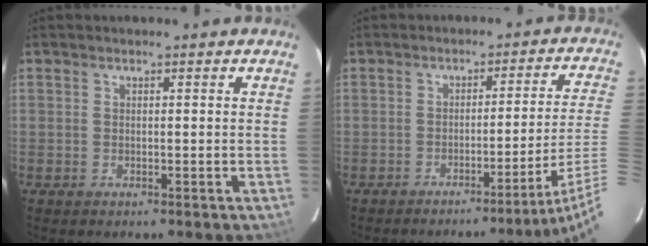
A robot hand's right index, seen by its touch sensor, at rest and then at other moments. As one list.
[{"total": 10.8, "force": [-7.2, -2.9, 7.5], "torque": [-0.086, -0.013, -0.091]}]